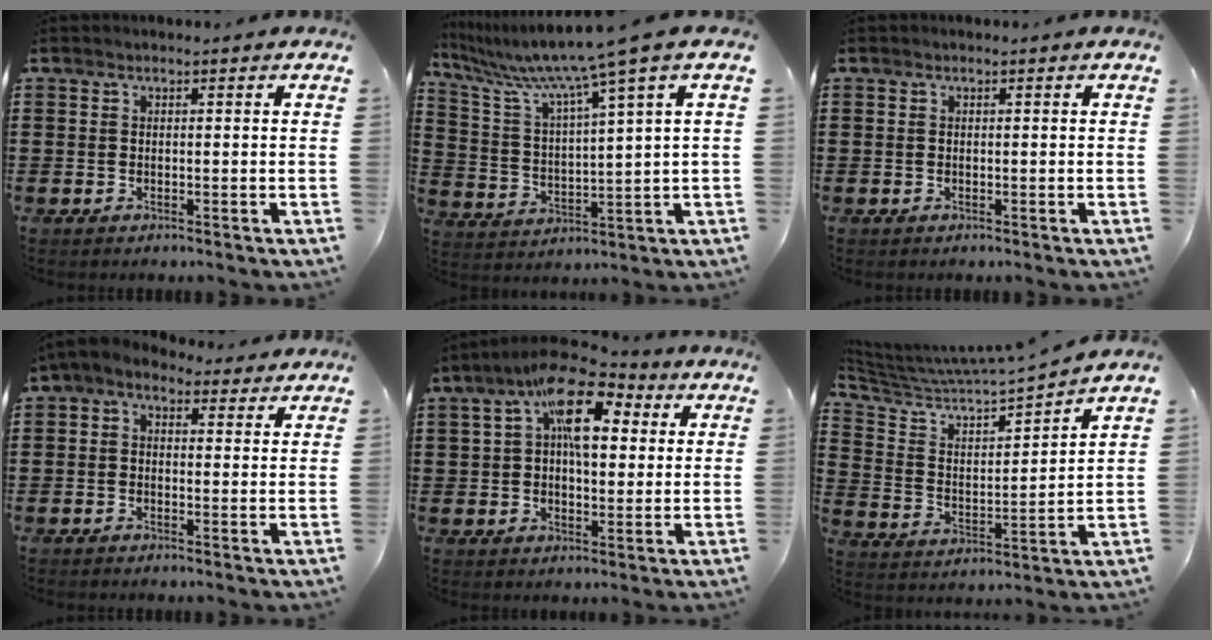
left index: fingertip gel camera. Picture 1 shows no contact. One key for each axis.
{"total": 9.1, "fx": 6.7, "fy": -1.0, "fz": 6.0, "tx": -0.142, "ty": -0.045, "tz": 0.103}
{"total": 0.0}
{"total": 2.2, "fx": 0.9, "fy": 1.4, "fz": 1.4, "tx": -0.032, "ty": 0.003, "tz": 0.014}
{"total": 11.7, "fx": 5.1, "fy": 4.2, "fz": 9.6, "tx": -0.170, "ty": -0.003, "tz": 0.082}
{"total": 5.1, "fx": 4.5, "fy": 0.5, "fz": 2.3, "tx": -0.072, "ty": -0.043, "tz": 0.069}